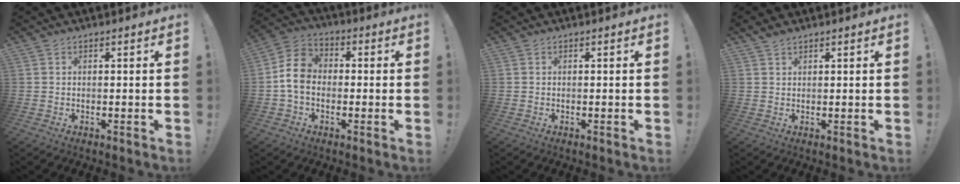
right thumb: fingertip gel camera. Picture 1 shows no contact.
{"total": 9.2, "force": [-1.1, 7.1, 5.7], "torque": [-0.099, 0.022, -0.014]}
{"total": 0.0}
{"total": 2.0, "force": [1.6, 0.9, 0.9], "torque": [-0.016, -0.005, 0.031]}